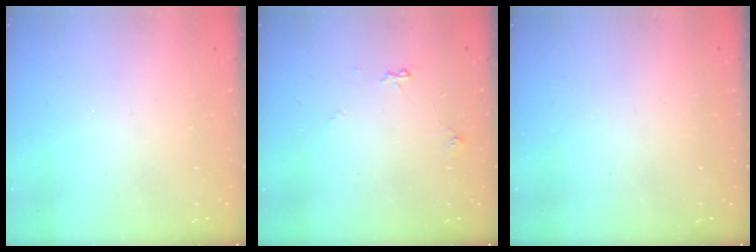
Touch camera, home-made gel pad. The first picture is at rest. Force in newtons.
{"total": 5.2, "press": 5.1, "slide": 0.7}
{"total": 0.0}